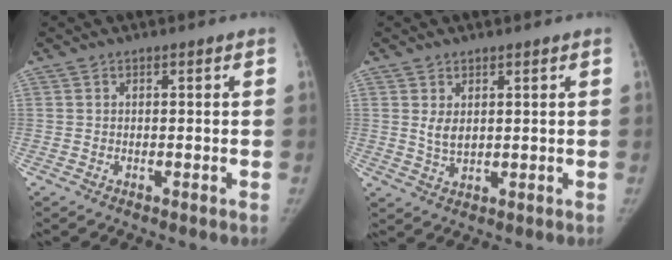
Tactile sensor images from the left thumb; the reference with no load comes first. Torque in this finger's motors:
{"motor_torque": [-0.01, 0.10, 0.34, -0.88, 0.01]}